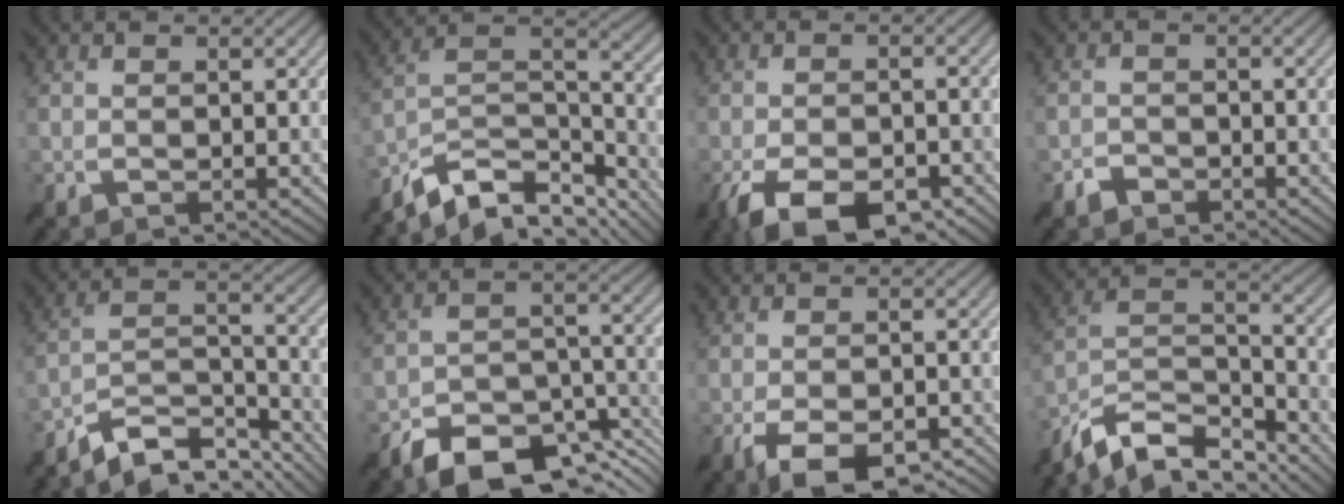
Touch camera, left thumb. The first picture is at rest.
{"total": 12.3, "force": [-8.6, 5.7, 6.6], "torque": [-0.150, -0.005, -0.147]}
{"total": 10.1, "force": [-6.3, 3.8, 6.9], "torque": [-0.130, -0.005, -0.111]}
{"total": 1.7, "force": [-1.2, 1.1, 0.4], "torque": [-0.004, 0.005, -0.030]}
{"total": 9.6, "force": [-7.7, 2.9, 5.0], "torque": [-0.088, 0.006, -0.152]}
{"total": 12.4, "force": [-8.8, 4.9, 7.2], "torque": [-0.121, -0.004, -0.159]}
{"total": 8.6, "force": [-5.0, 2.9, 6.4], "torque": [-0.115, -0.003, -0.079]}
{"total": 11.9, "force": [-9.1, 4.3, 6.3], "torque": [-0.144, 0.002, -0.170]}